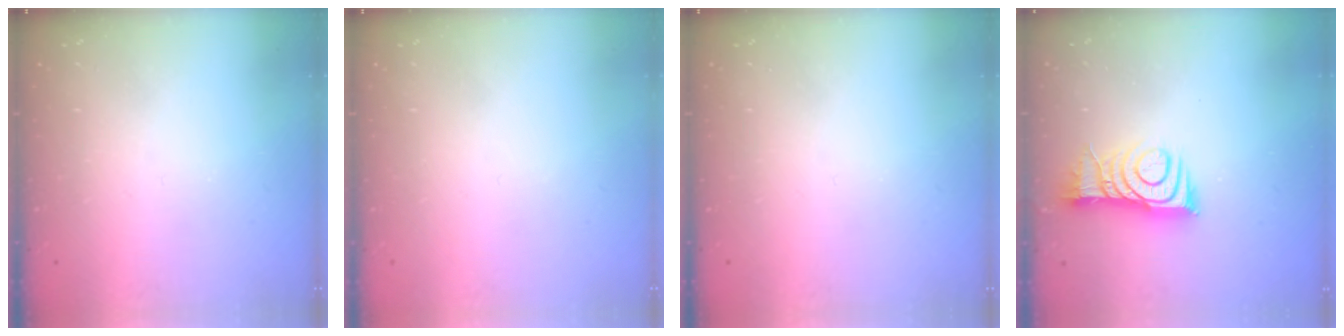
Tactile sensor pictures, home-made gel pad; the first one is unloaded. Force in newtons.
{"total": 1.5, "press": 1.5, "slide": 0.1}
{"total": 0.0}
{"total": 11.7, "press": 11.7, "slide": 1.0}